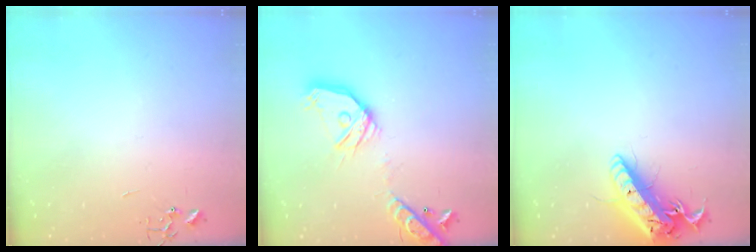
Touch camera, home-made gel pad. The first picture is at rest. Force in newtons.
{"total": 18.8, "press": 18.6, "slide": 3.0}
{"total": 19.7, "press": 19.5, "slide": 2.7}